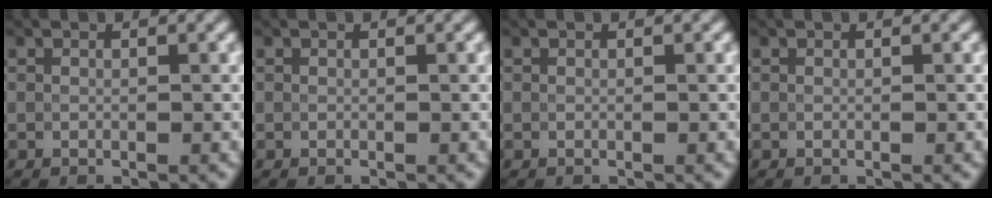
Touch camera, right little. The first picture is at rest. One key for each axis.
{"total": 0.0}
{"total": 0.0}
{"total": 0.0}